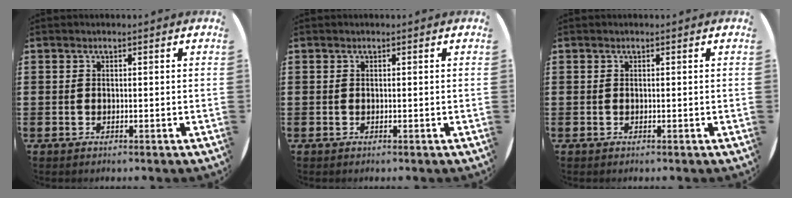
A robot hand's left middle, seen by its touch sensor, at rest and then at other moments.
{"total": 0.0}
{"total": 0.0}